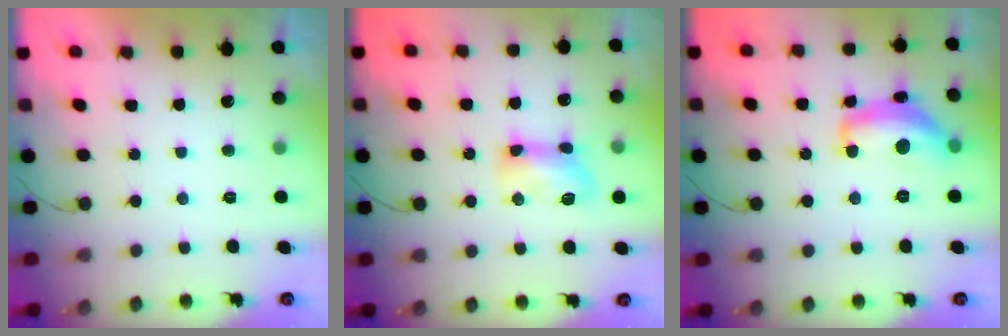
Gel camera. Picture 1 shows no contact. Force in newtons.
{"total": 7.6, "press": 7.5, "slide": 1.2}
{"total": 14.5, "press": 14.4, "slide": 1.1}